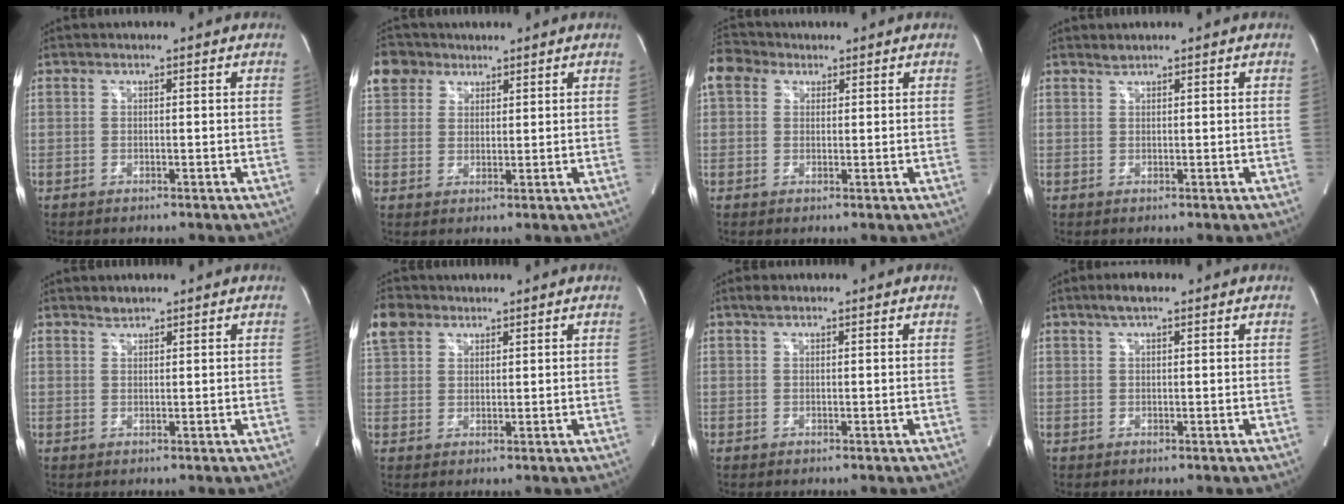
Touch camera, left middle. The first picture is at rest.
{"total": 6.1, "force": [3.8, 4.5, 1.3], "torque": [-0.036, 0.021, 0.077]}
{"total": 6.7, "force": [3.5, 5.0, 2.8], "torque": [-0.073, 0.039, 0.069]}
{"total": 0.7, "force": [0.7, -0.2, -0.1], "torque": [-0.008, 0.000, 0.017]}
{"total": 1.1, "force": [1.1, 0.2, 0.0], "torque": [-0.006, -0.002, 0.021]}
{"total": 5.9, "force": [3.9, 3.9, 2.1], "torque": [-0.062, 0.023, 0.086]}
{"total": 1.1, "force": [0.9, 0.5, 0.5], "torque": [-0.015, 0.008, 0.017]}
{"total": 2.9, "force": [1.9, 0.7, 2.1], "torque": [-0.044, 0.013, 0.034]}